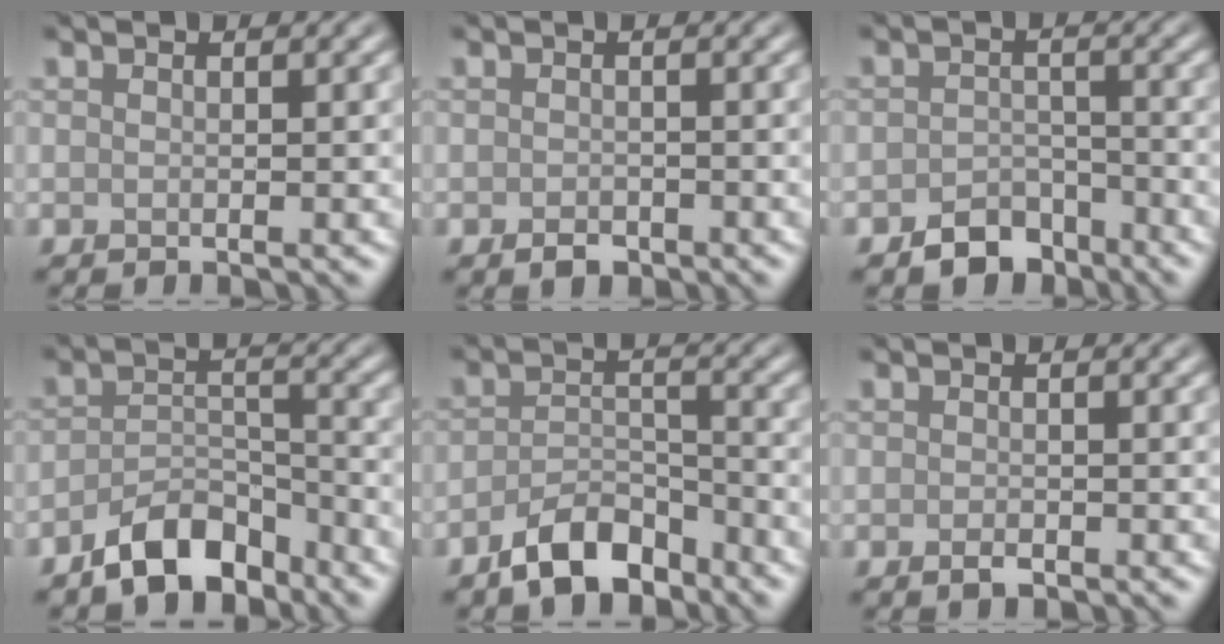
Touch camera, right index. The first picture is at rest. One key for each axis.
{"total": 1.2, "fx": -0.7, "fy": 0.7, "fz": 0.6, "tx": -0.009, "ty": -0.002, "tz": -0.013}
{"total": 3.6, "fx": -2.6, "fy": 2.2, "fz": 1.2, "tx": -0.009, "ty": 0.001, "tz": -0.047}
{"total": 5.5, "fx": -4.1, "fy": 2.6, "fz": 2.7, "tx": -0.039, "ty": -0.002, "tz": -0.076}
{"total": 5.0, "fx": -3.6, "fy": 2.2, "fz": 2.6, "tx": -0.042, "ty": -0.001, "tz": -0.068}
{"total": 0.9, "fx": -0.5, "fy": 0.4, "fz": 0.6, "tx": -0.011, "ty": -0.001, "tz": -0.008}